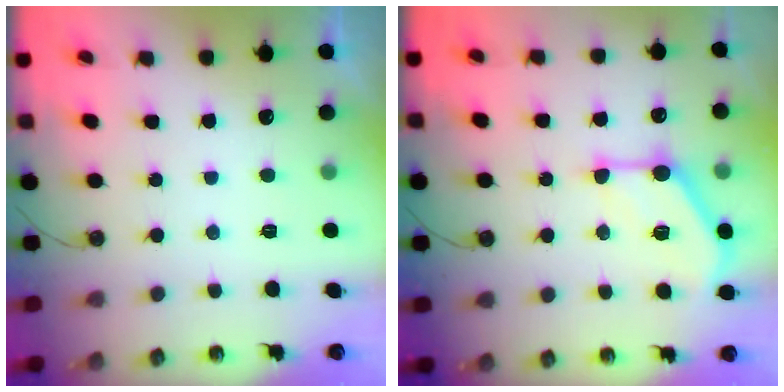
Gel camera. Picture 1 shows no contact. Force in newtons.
{"total": 13.7, "press": 13.7, "slide": 0.3}